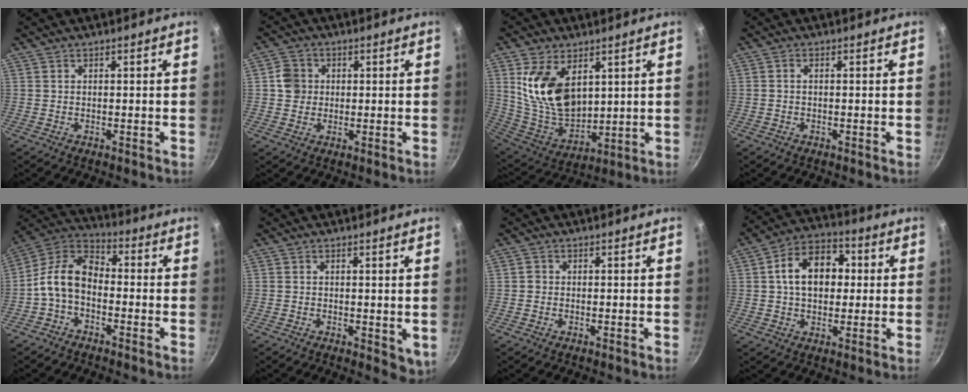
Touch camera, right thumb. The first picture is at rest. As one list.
[{"total": 4.8, "force": [0.6, 4.5, 1.6], "torque": [-0.005, 0.009, 0.003]}, {"total": 16.2, "force": [5.4, 10.0, 11.6], "torque": [-0.188, -0.047, 0.120]}, {"total": 1.0, "force": [-0.1, 0.6, 0.8], "torque": [-0.021, 0.007, -0.003]}, {"total": 10.2, "force": [-2.5, 6.6, 7.3], "torque": [-0.127, 0.049, -0.070]}, {"total": 3.5, "force": [0.5, 2.0, 2.8], "torque": [-0.035, -0.007, 0.008]}, {"total": 1.1, "force": [0.0, 1.0, 0.3], "torque": [-0.004, 0.004, -0.003]}, {"total": 13.3, "force": [1.8, 9.4, 9.3], "torque": [-0.112, 0.022, 0.014]}]